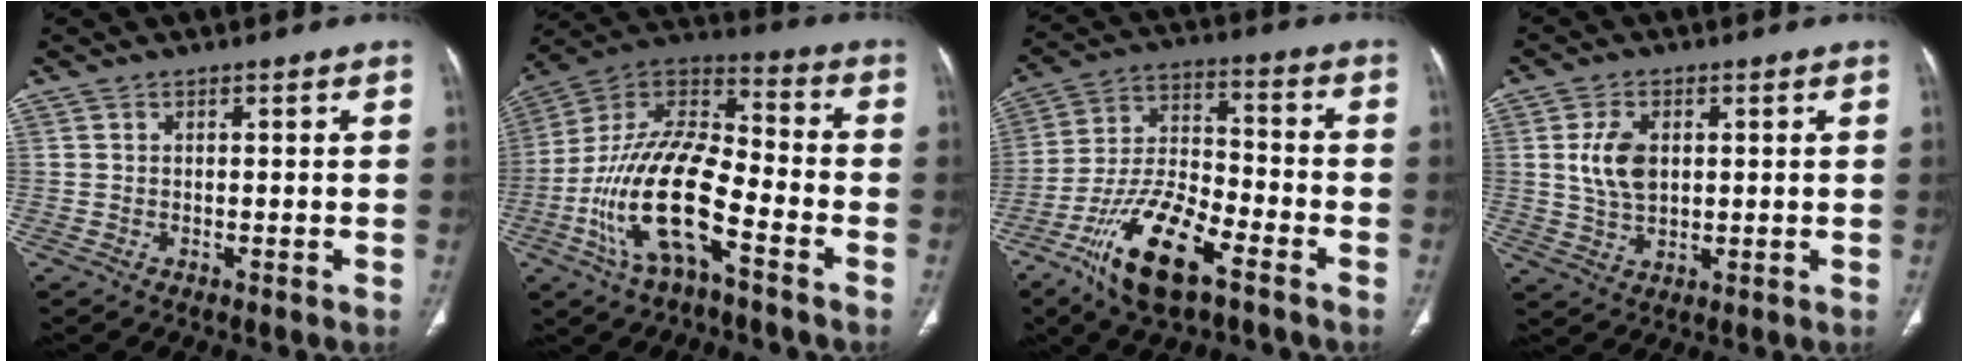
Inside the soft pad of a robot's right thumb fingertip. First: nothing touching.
{"total": 19.5, "force": [-7.8, 8.0, 16.0], "torque": [-0.301, 0.062, -0.146]}
{"total": 16.3, "force": [-9.5, 6.1, 11.8], "torque": [-0.221, 0.050, -0.177]}
{"total": 7.1, "force": [1.3, 4.5, 5.4], "torque": [-0.097, -0.006, 0.029]}